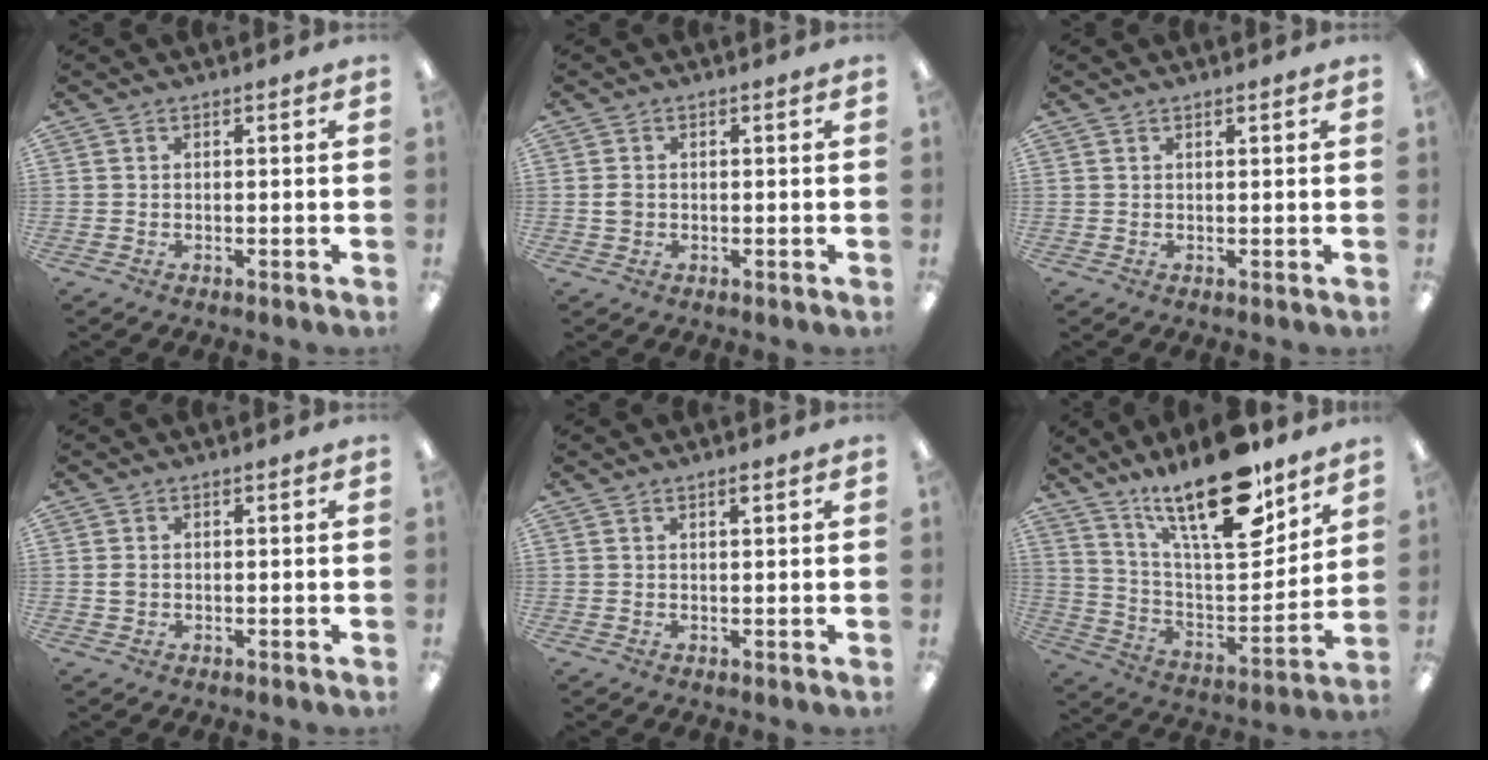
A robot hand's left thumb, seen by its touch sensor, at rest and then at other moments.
{"total": 1.6, "force": [-0.1, 1.2, 1.0], "torque": [-0.020, 0.002, -0.002]}
{"total": 0.8, "force": [0.7, 0.1, 0.4], "torque": [-0.008, 0.000, 0.012]}
{"total": 1.3, "force": [0.0, 0.9, 0.9], "torque": [-0.018, 0.003, 0.000]}
{"total": 1.4, "force": [1.1, 0.2, 0.9], "torque": [-0.020, 0.000, 0.018]}
{"total": 22.6, "force": [16.1, 7.4, 14.0], "torque": [-0.238, -0.104, 0.273]}